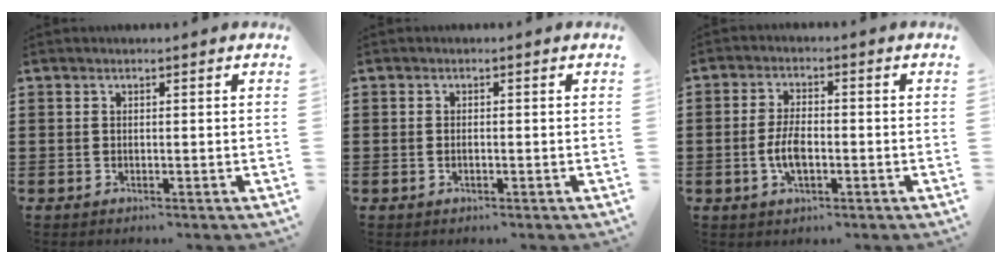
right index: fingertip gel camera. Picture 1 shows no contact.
{"total": 0.7, "force": [-0.2, 0.2, 0.6], "torque": [-0.014, -0.006, -0.003]}
{"total": 5.1, "force": [-1.1, 2.3, 4.4], "torque": [-0.099, 0.000, -0.025]}